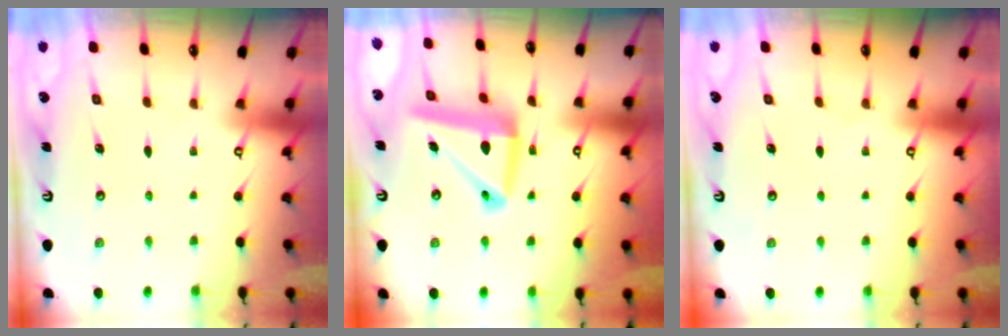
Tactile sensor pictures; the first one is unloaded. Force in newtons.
{"total": 14.8, "press": 14.6, "slide": 2.1}
{"total": 0.0}